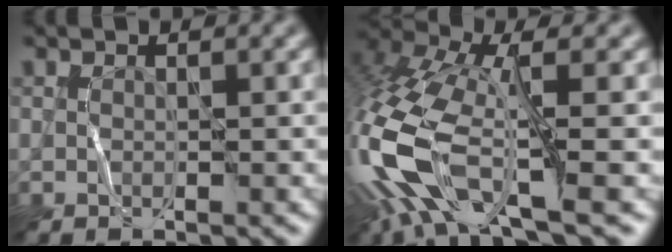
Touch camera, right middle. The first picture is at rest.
{"total": 12.1, "force": [-3.9, 5.2, 10.2], "torque": [-0.238, 0.002, -0.078]}